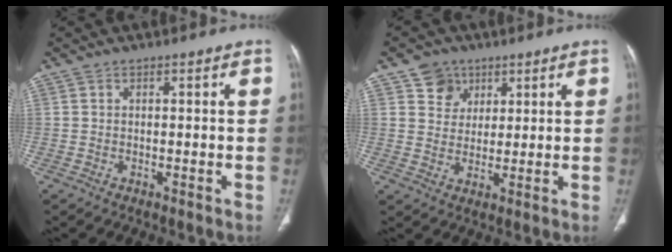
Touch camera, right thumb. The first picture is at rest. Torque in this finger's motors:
{"motor_torque": [-0.05, 1.99, -0.21, 0.08, 0.08]}